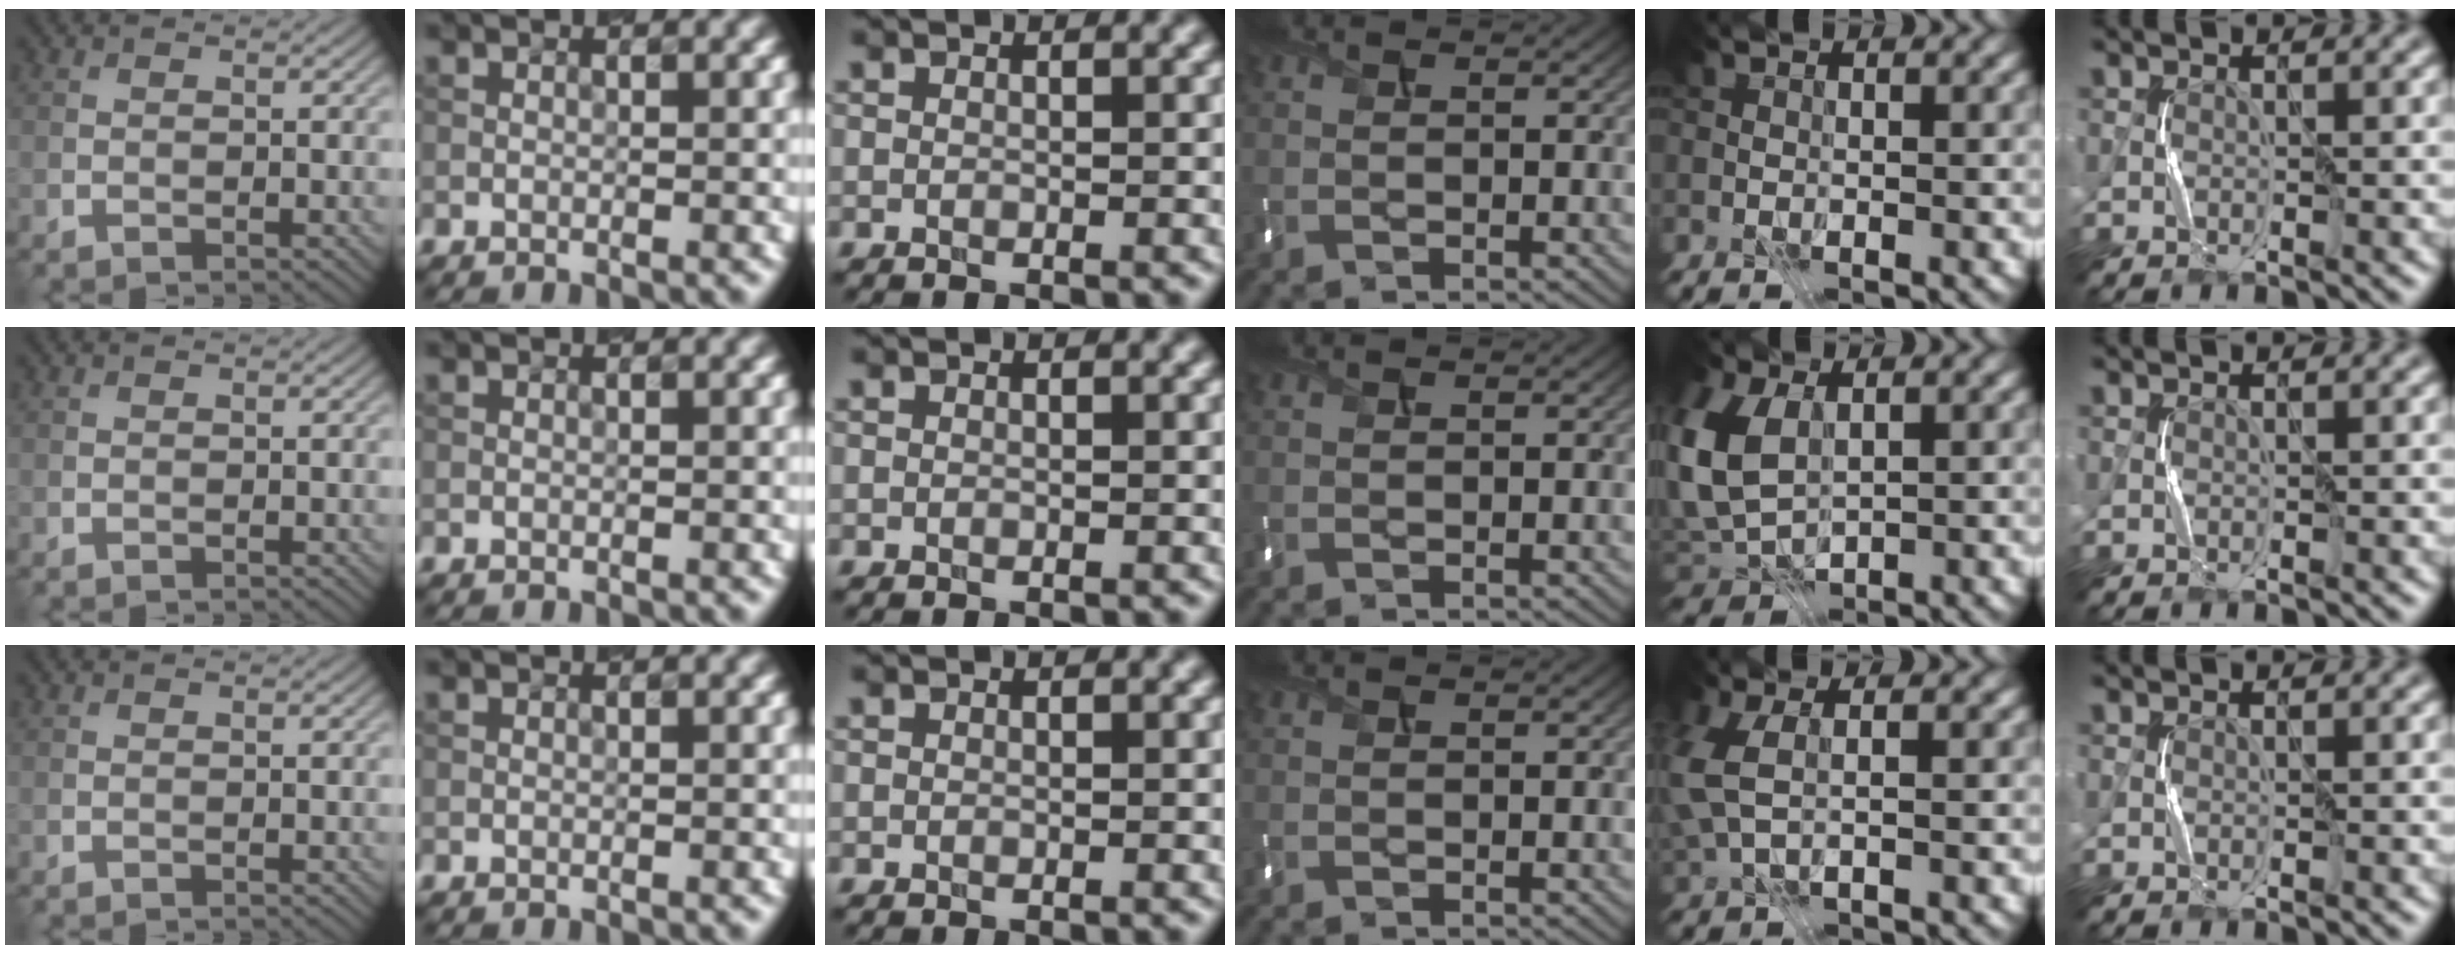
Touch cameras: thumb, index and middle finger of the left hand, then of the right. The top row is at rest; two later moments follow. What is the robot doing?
{"motion": "press", "object": "keyboard"}